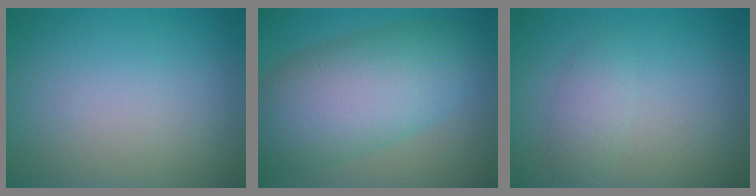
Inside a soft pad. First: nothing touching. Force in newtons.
{"total": 9.6, "press": 9.6, "slide": 0.5}
{"total": 1.8, "press": 1.8, "slide": 0.1}